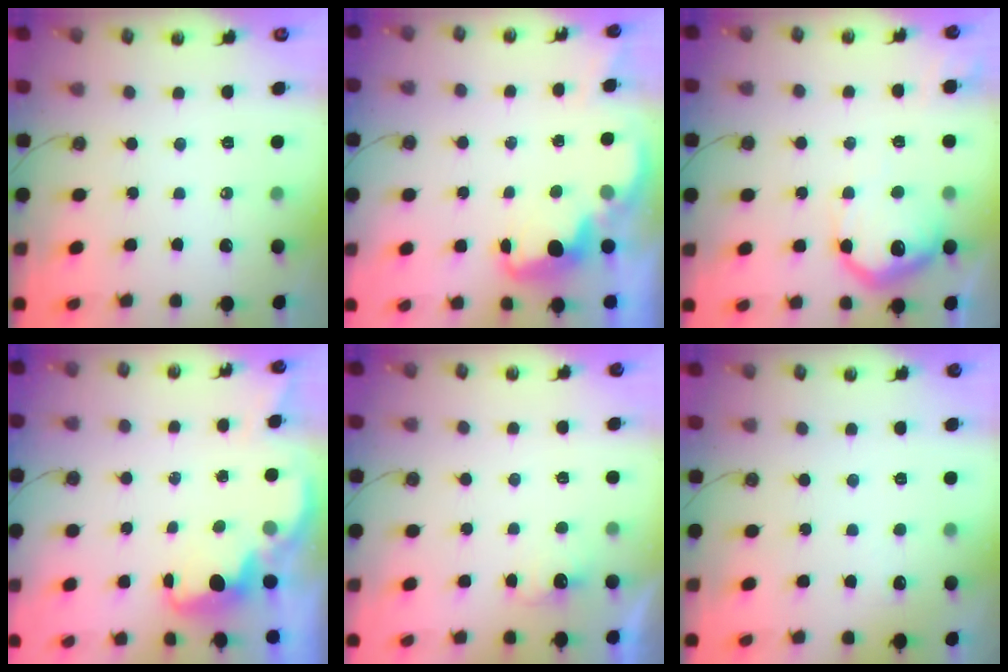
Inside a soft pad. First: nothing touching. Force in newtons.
{"total": 2.1, "press": 2.0, "slide": 0.6}
{"total": 14.5, "press": 14.5, "slide": 1.3}
{"total": 1.9, "press": 1.8, "slide": 0.7}
{"total": 2.3, "press": 2.1, "slide": 0.9}
{"total": 1.9, "press": 1.7, "slide": 0.9}